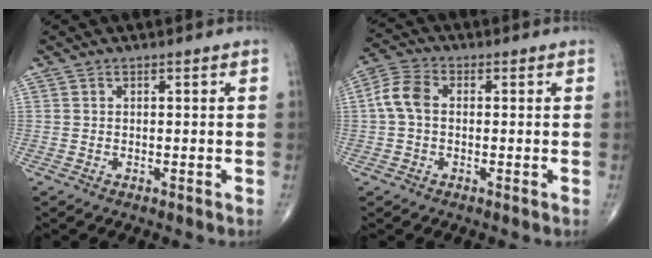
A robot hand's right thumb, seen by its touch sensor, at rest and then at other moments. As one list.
[{"total": 5.9, "force": [0.2, 4.0, 4.3], "torque": [-0.091, 0.017, -0.005]}]